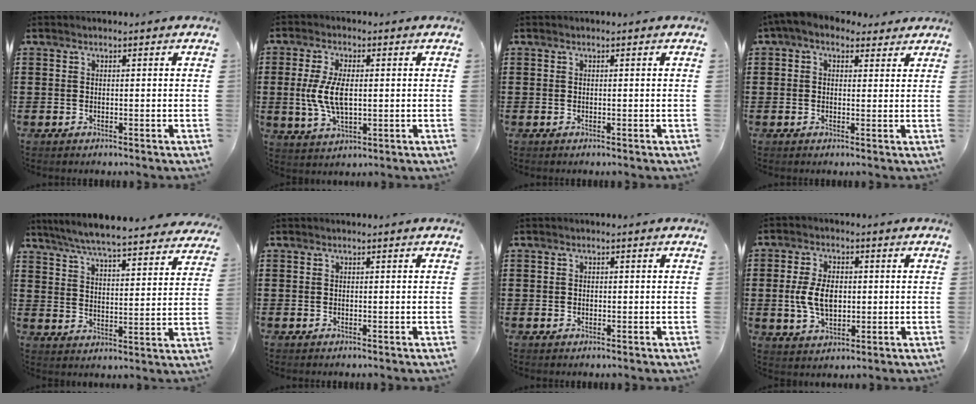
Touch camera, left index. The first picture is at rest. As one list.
[{"total": 7.2, "force": [0.2, 3.3, 6.4], "torque": [-0.142, 0.001, 0.000]}, {"total": 0.0}, {"total": 3.1, "force": [1.8, 2.0, 1.7], "torque": [-0.039, 0.002, 0.032]}, {"total": 6.4, "force": [6.1, -0.1, 2.1], "torque": [-0.067, -0.039, 0.105]}, {"total": 0.0}, {"total": 0.5, "force": [0.0, 0.5, 0.1], "torque": [-0.005, 0.003, -0.001]}, {"total": 6.8, "force": [0.1, 4.1, 5.5], "torque": [-0.119, 0.002, -0.005]}]